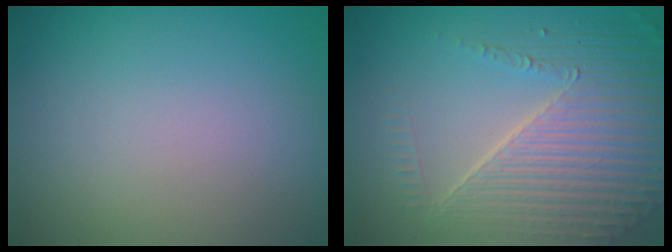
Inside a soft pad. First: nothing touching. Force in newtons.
{"total": 6.7, "press": 5.0, "slide": 4.5}